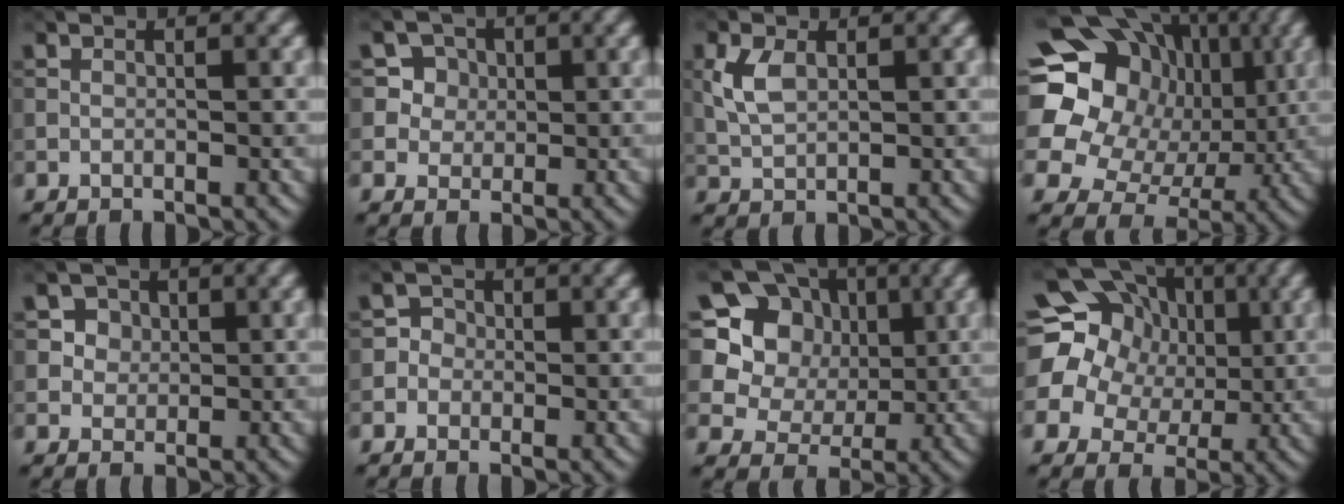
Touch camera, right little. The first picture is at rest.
{"total": 3.9, "force": [1.5, 3.5, 1.0], "torque": [-0.021, 0.003, 0.038]}
{"total": 2.3, "force": [0.2, 1.4, 1.9], "torque": [-0.049, 0.004, 0.017]}
{"total": 19.8, "force": [3.7, 17.6, 8.3], "torque": [-0.208, 0.043, 0.047]}
{"total": 3.1, "force": [1.2, 2.7, 1.0], "torque": [-0.026, 0.001, 0.029]}
{"total": 1.7, "force": [-0.8, 1.5, -0.2], "torque": [0.019, 0.007, -0.018]}
{"total": 11.9, "force": [4.0, 10.2, 4.6], "torque": [-0.124, 0.022, 0.082]}
{"total": 19.1, "force": [4.4, 16.8, 7.9], "torque": [-0.186, 0.042, 0.055]}